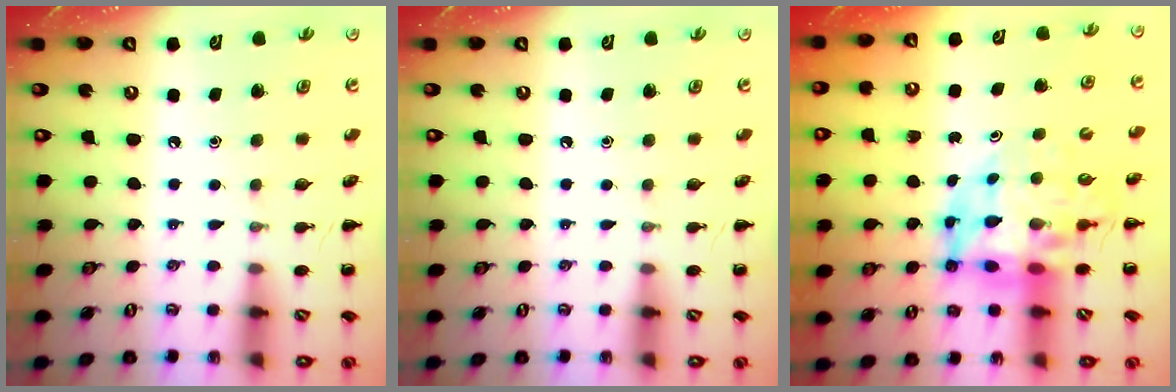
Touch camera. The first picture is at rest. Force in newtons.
{"total": 0.0}
{"total": 11.3, "press": 10.7, "slide": 3.6}